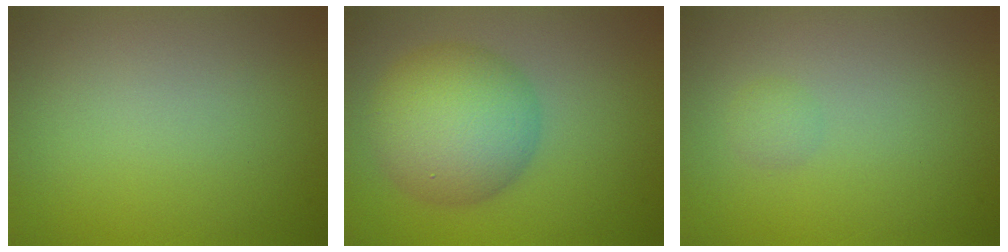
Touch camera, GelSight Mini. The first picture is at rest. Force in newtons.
{"total": 7.9, "press": 7.8, "slide": 0.2}
{"total": 1.0, "press": 1.0, "slide": 0.1}